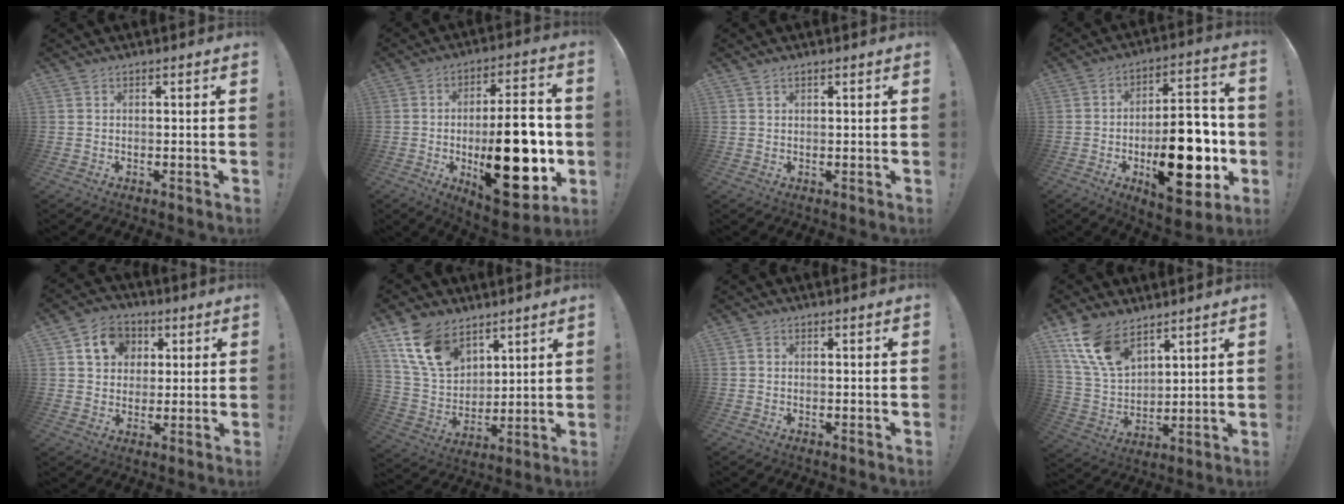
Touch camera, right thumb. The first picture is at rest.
{"total": 25.6, "force": [-4.0, 10.8, 22.8], "torque": [-0.348, 0.006, -0.051]}
{"total": 0.8, "force": [0.7, 0.3, 0.3], "torque": [-0.005, -0.001, 0.014]}
{"total": 23.6, "force": [-5.8, 11.3, 20.0], "torque": [-0.287, 0.032, -0.076]}
{"total": 10.2, "force": [3.7, 8.7, 3.8], "torque": [-0.054, -0.011, 0.073]}
{"total": 15.5, "force": [9.4, 9.8, 7.4], "torque": [-0.141, -0.046, 0.184]}
{"total": 0.6, "force": [-0.2, 0.6, 0.2], "torque": [-0.006, 0.003, -0.003]}
{"total": 14.5, "force": [9.4, 7.9, 7.7], "torque": [-0.161, -0.049, 0.182]}